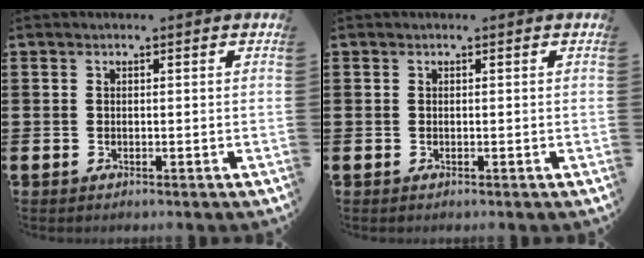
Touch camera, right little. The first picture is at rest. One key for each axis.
{"total": 0.0}